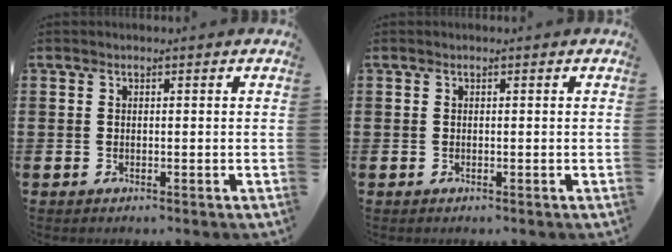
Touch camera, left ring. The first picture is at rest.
{"total": 0.0}